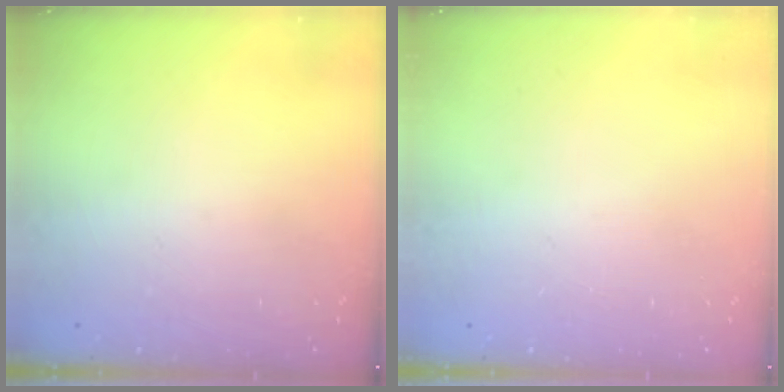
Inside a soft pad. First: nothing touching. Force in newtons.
{"total": 0.0}